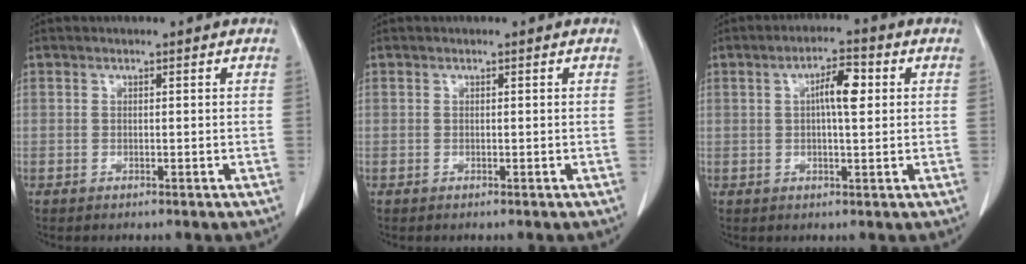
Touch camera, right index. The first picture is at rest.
{"total": 0.0}
{"total": 5.2, "force": [1.1, 1.2, 5.0], "torque": [-0.088, 0.012, 0.016]}